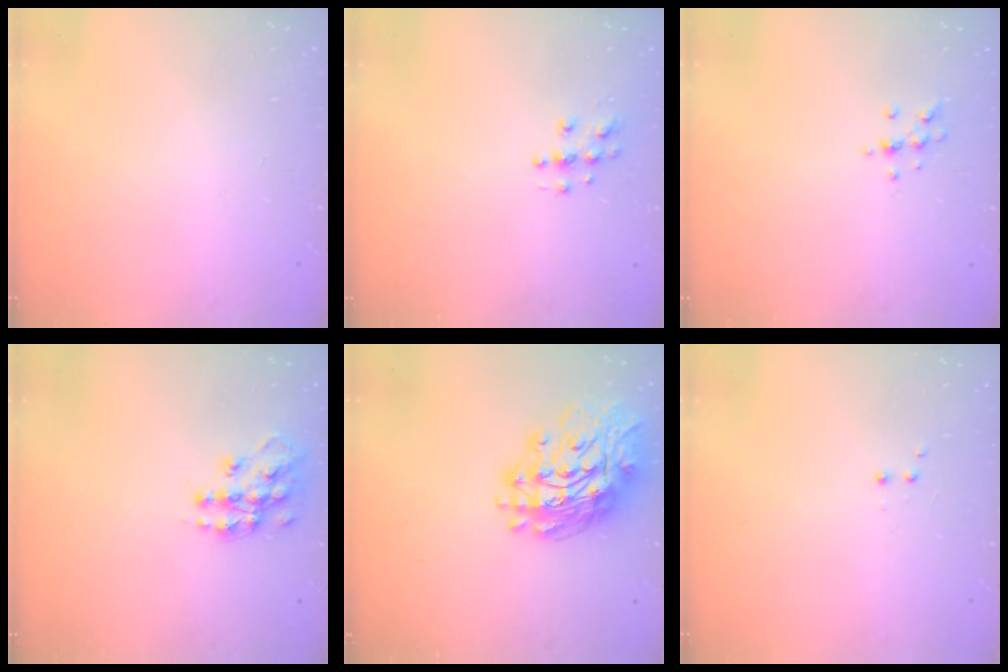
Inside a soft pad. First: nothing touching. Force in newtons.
{"total": 4.8, "press": 4.8, "slide": 0.3}
{"total": 6.0, "press": 5.6, "slide": 2.0}
{"total": 13.2, "press": 13.1, "slide": 0.9}
{"total": 17.2, "press": 17.1, "slide": 1.9}
{"total": 1.9, "press": 1.8, "slide": 0.5}